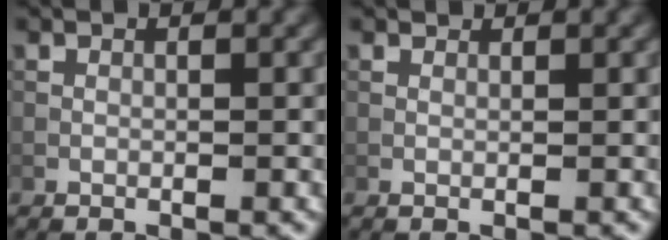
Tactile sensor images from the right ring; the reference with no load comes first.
{"total": 0.9, "force": [0.8, 0.2, 0.3], "torque": [-0.015, -0.005, 0.007]}